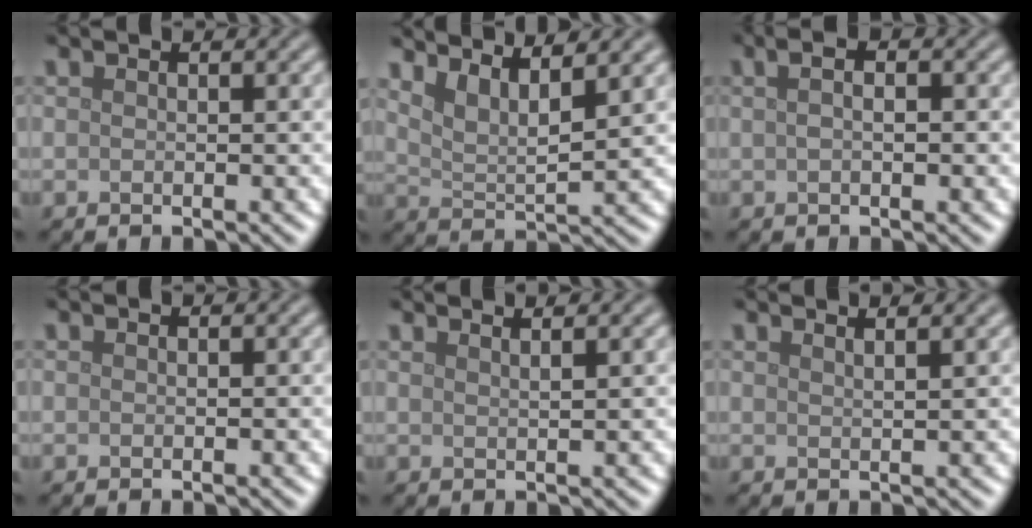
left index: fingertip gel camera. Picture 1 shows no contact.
{"total": 4.1, "force": [2.9, 1.0, 2.7], "torque": [-0.053, -0.001, 0.057]}
{"total": 3.9, "force": [1.3, 2.0, 3.0], "torque": [-0.034, 0.027, -0.004]}
{"total": 0.0}
{"total": 2.8, "force": [2.1, 1.0, 1.5], "torque": [0.008, 0.013, -0.002]}
{"total": 3.1, "force": [2.3, 1.2, 1.7], "torque": [0.008, 0.017, -0.003]}